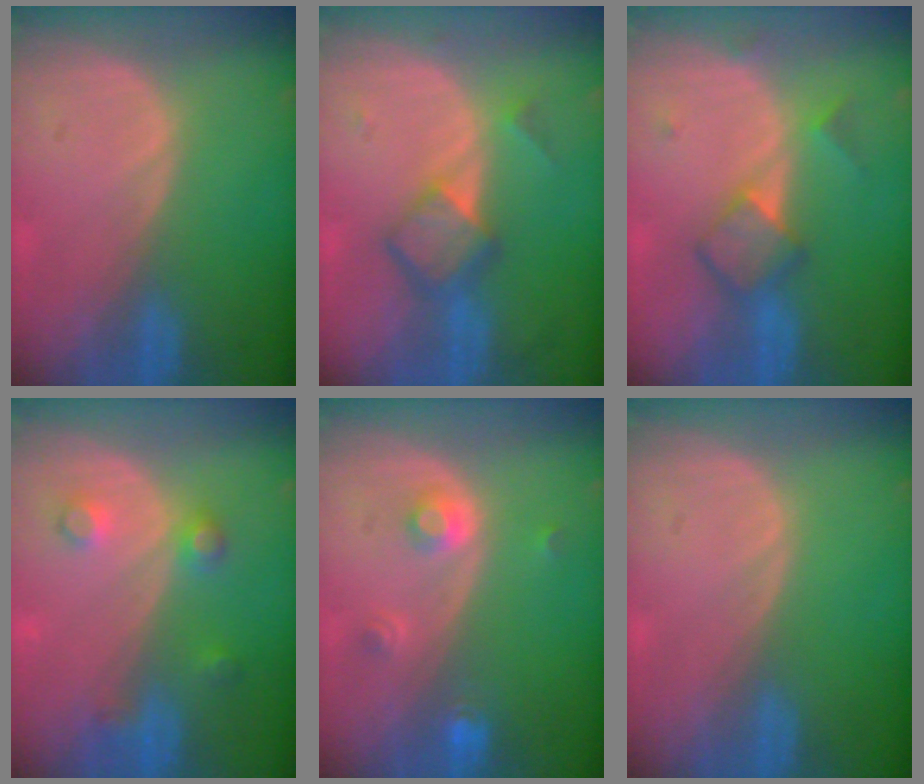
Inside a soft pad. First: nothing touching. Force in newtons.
{"total": 6.0, "press": 5.1, "slide": 3.1}
{"total": 5.0, "press": 5.0, "slide": 0.5}
{"total": 3.6, "press": 3.6, "slide": 0.2}
{"total": 3.1, "press": 2.8, "slide": 1.2}
{"total": 0.0}